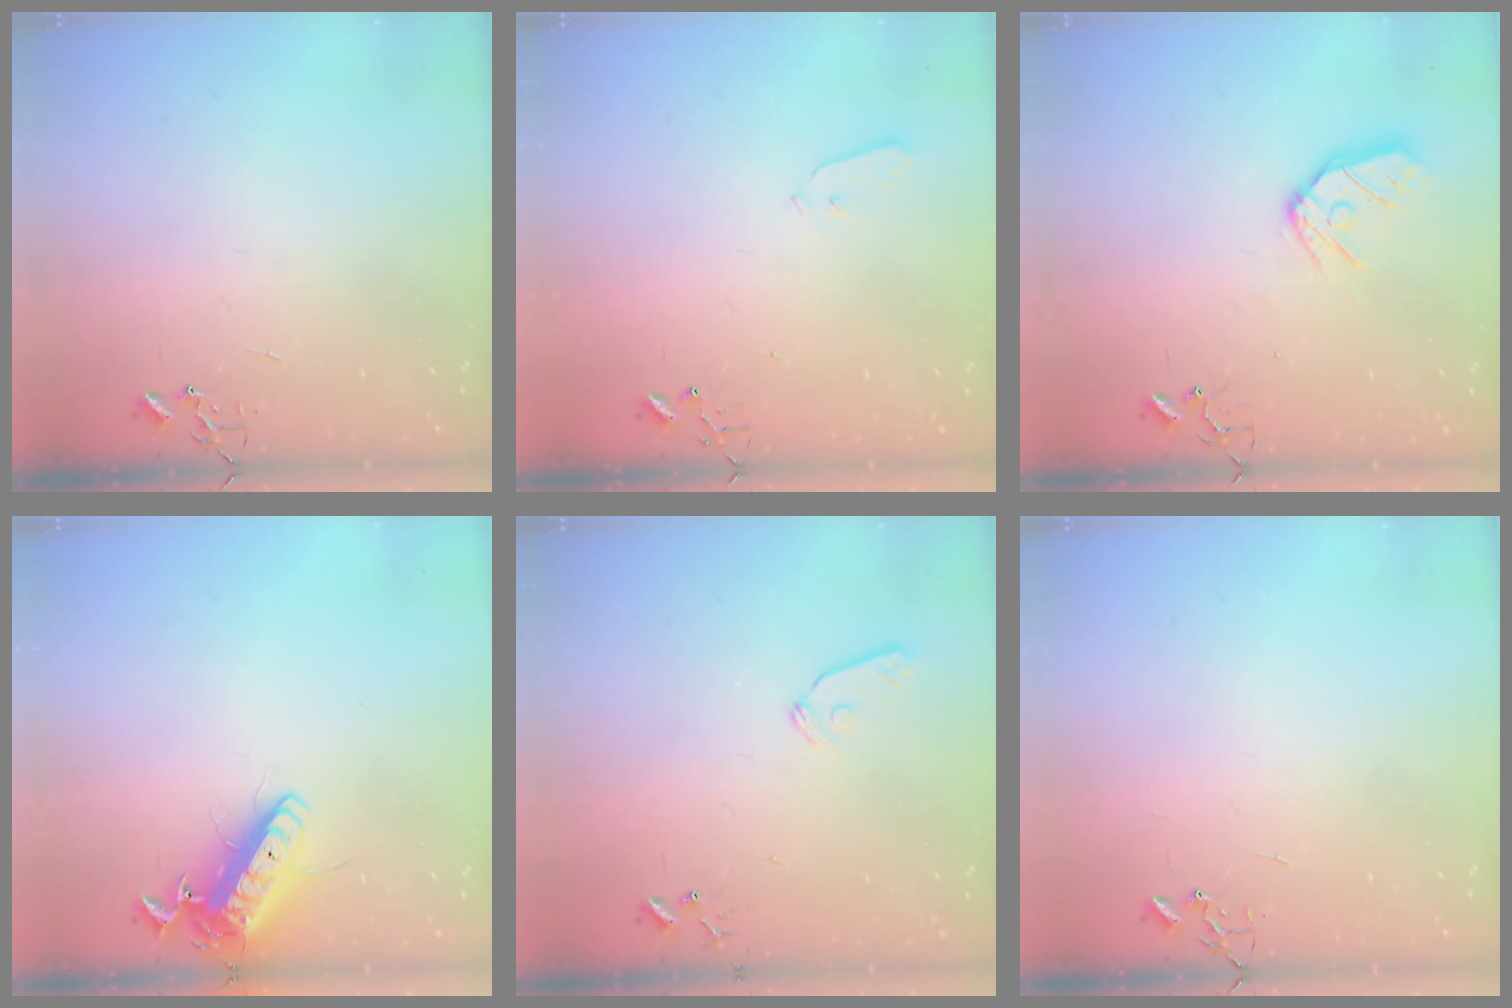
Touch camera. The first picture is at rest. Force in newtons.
{"total": 2.9, "press": 2.8, "slide": 0.8}
{"total": 11.0, "press": 11.0, "slide": 1.3}
{"total": 13.4, "press": 13.1, "slide": 2.5}
{"total": 7.3, "press": 7.3, "slide": 0.7}
{"total": 0.0}